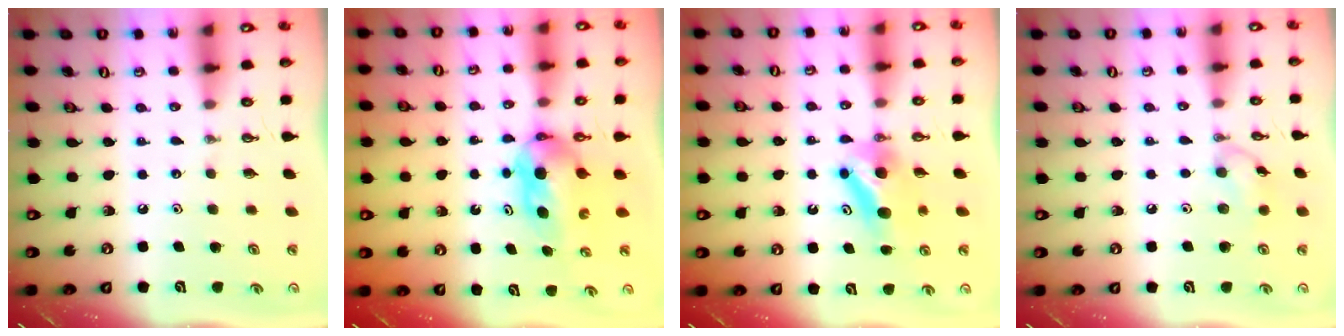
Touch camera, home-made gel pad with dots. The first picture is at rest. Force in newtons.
{"total": 8.6, "press": 4.4, "slide": 7.4}
{"total": 6.6, "press": 6.5, "slide": 1.2}
{"total": 7.6, "press": 7.6, "slide": 0.4}